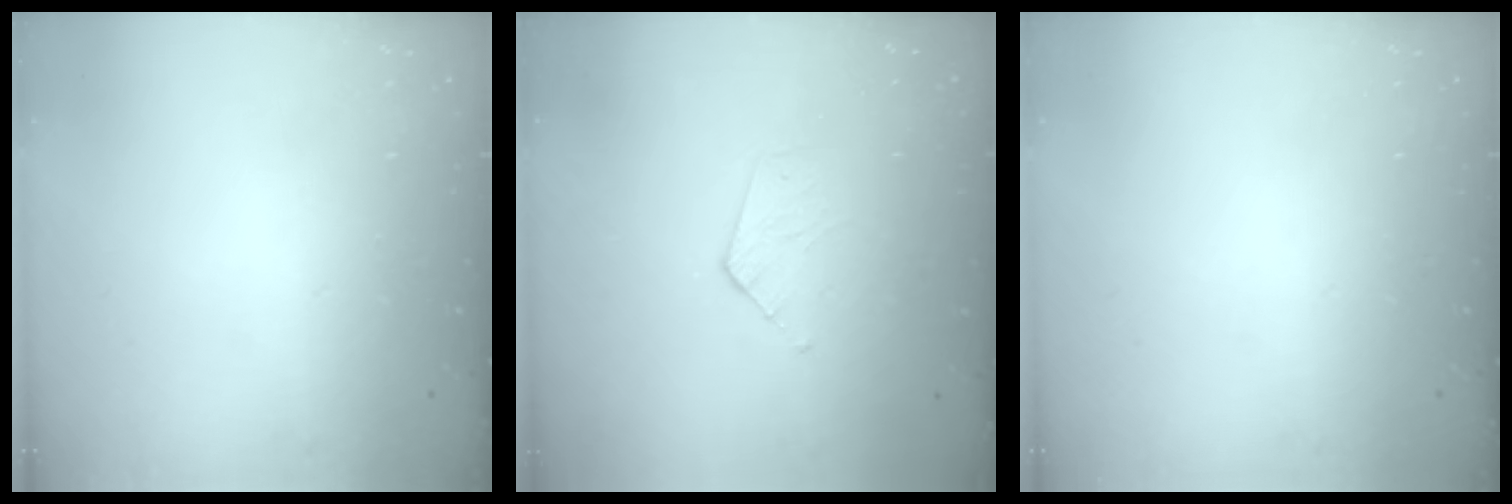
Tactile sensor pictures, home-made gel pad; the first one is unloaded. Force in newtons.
{"total": 3.7, "press": 3.7, "slide": 0.4}
{"total": 0.0}